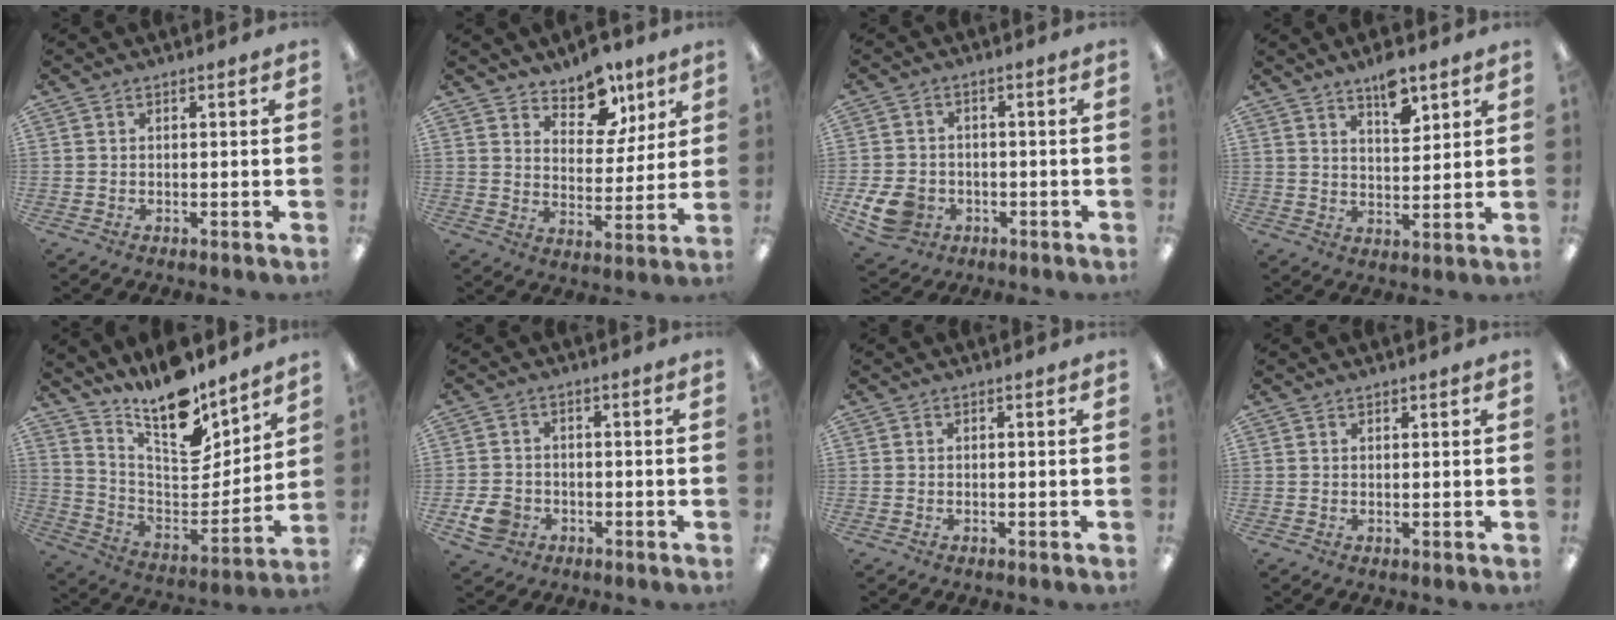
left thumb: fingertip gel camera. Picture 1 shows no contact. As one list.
[{"total": 10.7, "force": [8.4, 5.6, 3.5], "torque": [-0.039, -0.059, 0.151]}, {"total": 8.0, "force": [-2.8, 6.3, 4.1], "torque": [-0.098, 0.011, -0.051]}, {"total": 7.9, "force": [5.9, 3.1, 4.3], "torque": [-0.059, -0.036, 0.099]}, {"total": 16.5, "force": [13.8, 4.9, 7.6], "torque": [-0.133, -0.120, 0.243]}, {"total": 5.4, "force": [-2.1, 4.4, 2.3], "torque": [-0.047, 0.005, -0.039]}, {"total": 0.0}, {"total": 0.8, "force": [0.7, 0.3, 0.2], "torque": [-0.004, 0.000, 0.013]}]